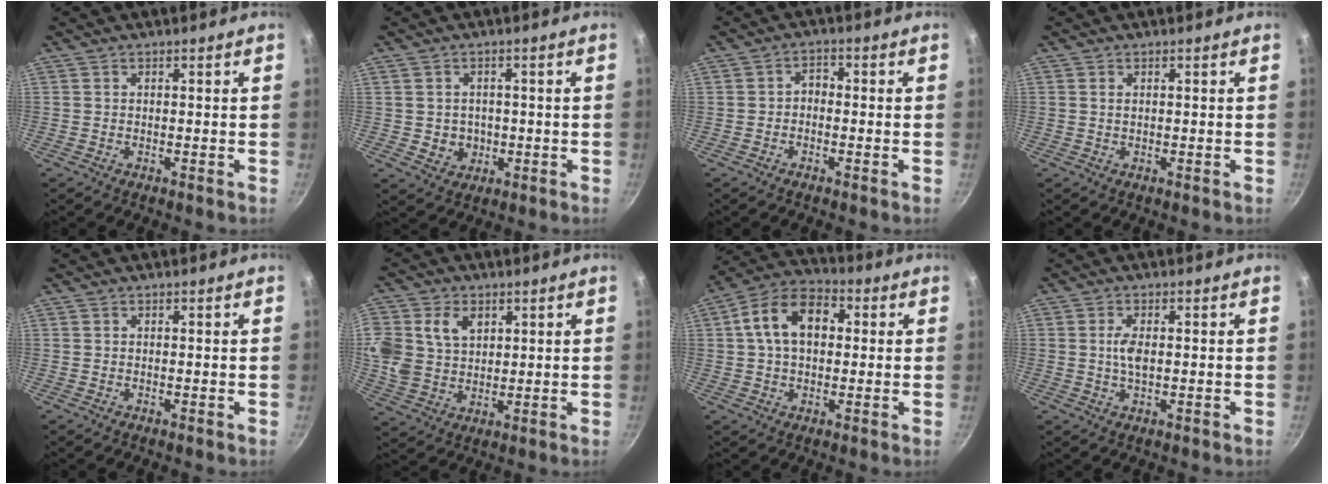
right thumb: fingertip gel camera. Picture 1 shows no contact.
{"total": 4.4, "force": [-0.3, 4.0, 1.8], "torque": [-0.011, 0.006, 0.005]}
{"total": 2.4, "force": [-0.8, 1.7, 1.5], "torque": [-0.017, 0.016, -0.018]}
{"total": 0.8, "force": [0.3, 0.5, 0.6], "torque": [-0.011, 0.001, 0.005]}
{"total": 0.0}
{"total": 14.2, "force": [4.2, 11.0, 7.9], "torque": [-0.175, 0.002, 0.083]}
{"total": 12.7, "force": [2.1, 8.5, 9.2], "torque": [-0.128, 0.028, 0.017]}
{"total": 3.5, "force": [0.2, 1.7, 3.1], "torque": [-0.059, 0.003, 0.003]}